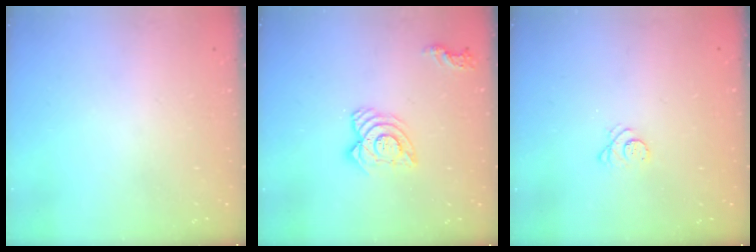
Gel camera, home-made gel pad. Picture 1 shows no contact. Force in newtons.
{"total": 11.0, "press": 10.9, "slide": 1.0}
{"total": 3.3, "press": 3.3, "slide": 0.4}